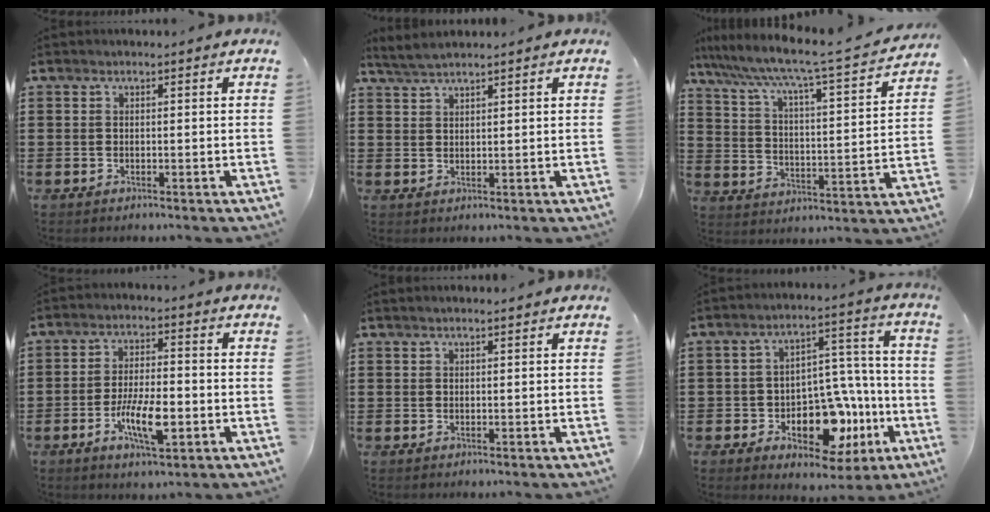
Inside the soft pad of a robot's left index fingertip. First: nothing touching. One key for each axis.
{"total": 2.3, "fx": 2.1, "fy": -0.1, "fz": 0.9, "tx": -0.023, "ty": 0.003, "tz": 0.041}
{"total": 5.9, "fx": 4.8, "fy": -0.5, "fz": 3.4, "tx": -0.090, "ty": -0.049, "tz": 0.066}
{"total": 8.1, "fx": -2.5, "fy": 2.8, "fz": 7.2, "tx": -0.143, "ty": -0.004, "tz": -0.046}
{"total": 1.0, "fx": 0.8, "fy": -0.1, "fz": 0.6, "tx": -0.011, "ty": 0.000, "tz": 0.014}
{"total": 9.5, "fx": -3.4, "fy": 6.6, "fz": 5.9, "tx": -0.092, "ty": 0.008, "tz": -0.049}